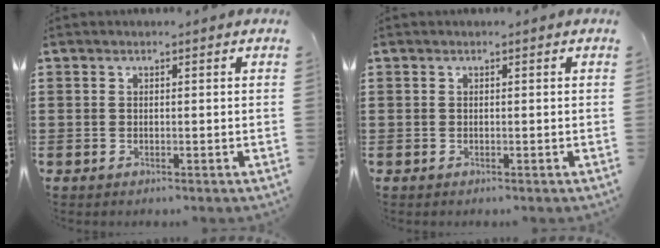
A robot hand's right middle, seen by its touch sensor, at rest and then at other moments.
{"total": 0.0}